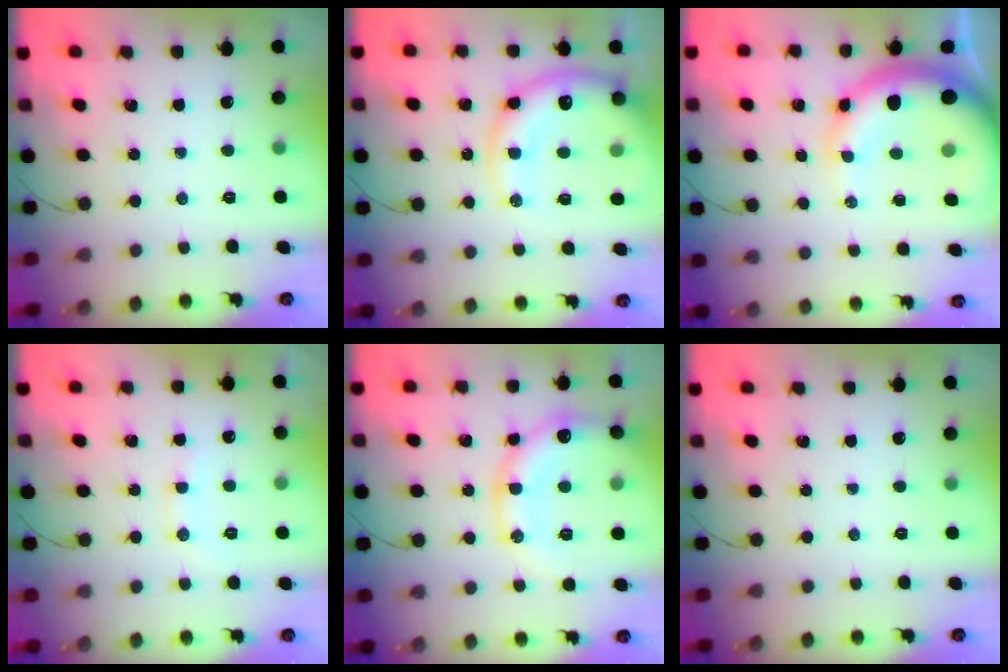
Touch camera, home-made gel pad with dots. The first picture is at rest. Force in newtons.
{"total": 16.5, "press": 16.1, "slide": 3.3}
{"total": 14.7, "press": 14.3, "slide": 3.2}
{"total": 8.6, "press": 8.5, "slide": 0.9}
{"total": 16.2, "press": 16.0, "slide": 2.6}
{"total": 0.0}